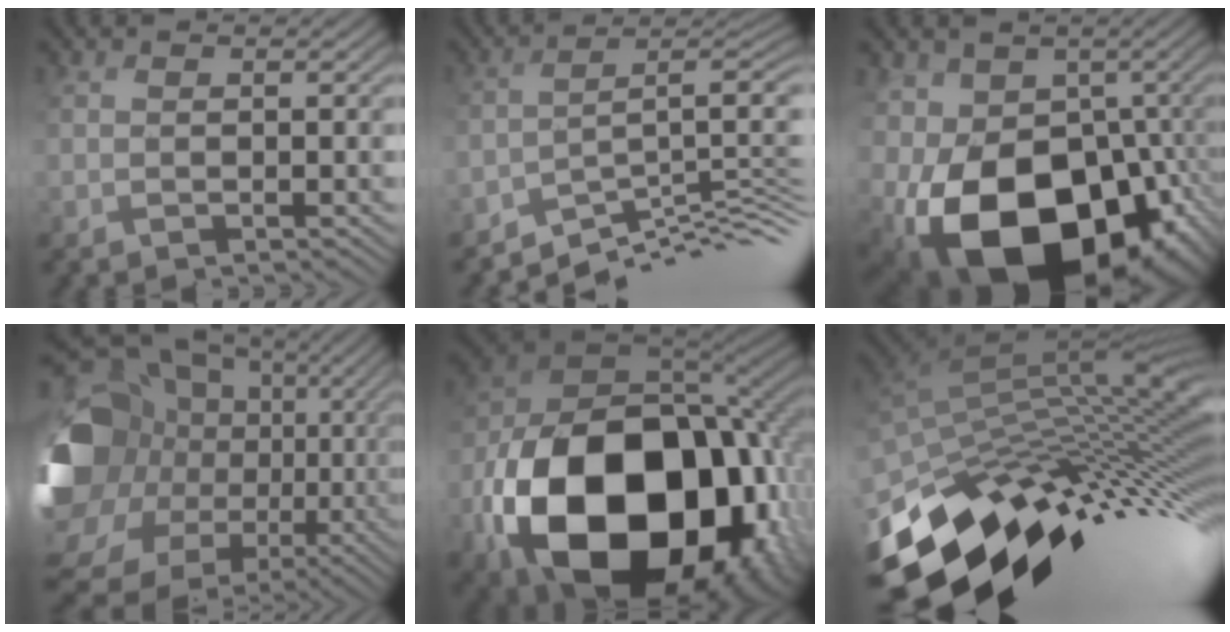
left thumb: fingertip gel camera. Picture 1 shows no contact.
{"total": 8.7, "force": [-6.1, 2.6, 5.6], "torque": [-0.092, 0.003, -0.093]}
{"total": 20.4, "force": [-7.5, 14.3, 12.5], "torque": [-0.231, -0.046, -0.086]}
{"total": 21.6, "force": [-2.5, 19.0, 9.8], "torque": [-0.261, -0.017, -0.039]}
{"total": 21.8, "force": [-7.1, 15.6, 13.5], "torque": [-0.320, -0.062, -0.068]}
{"total": 14.8, "force": [-6.8, 7.4, 10.8], "torque": [-0.207, 0.009, -0.100]}